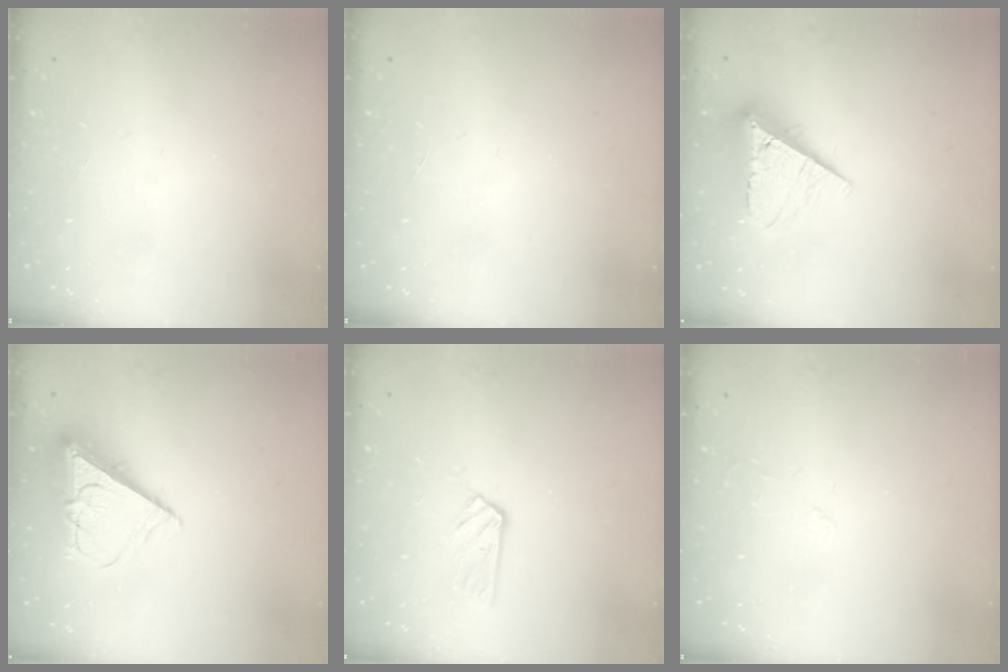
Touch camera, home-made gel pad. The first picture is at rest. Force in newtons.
{"total": 0.0}
{"total": 8.8, "press": 8.7, "slide": 0.9}
{"total": 10.5, "press": 10.4, "slide": 0.5}
{"total": 4.0, "press": 4.0, "slide": 0.2}
{"total": 2.5, "press": 2.5, "slide": 0.4}